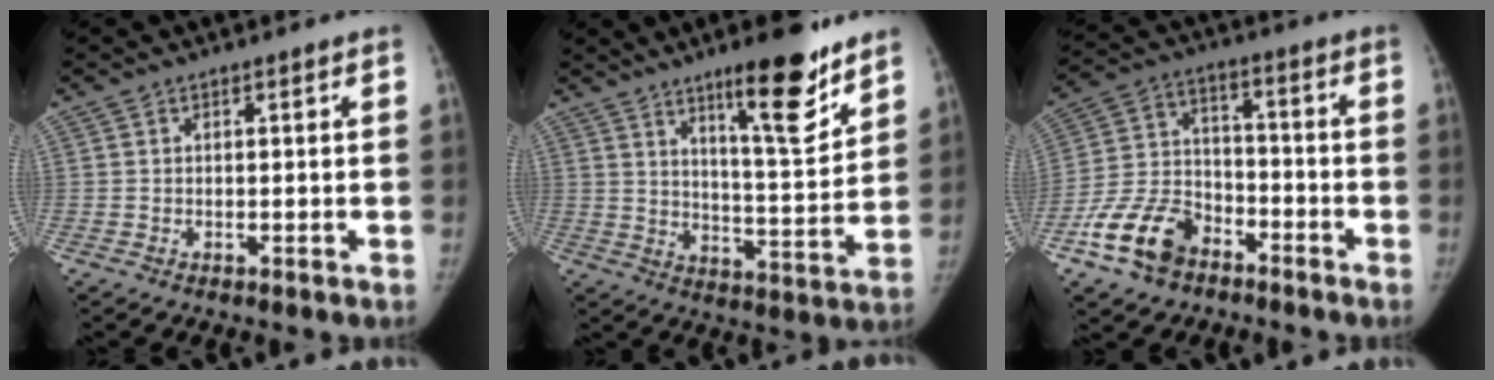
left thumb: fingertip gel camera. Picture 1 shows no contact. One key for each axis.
{"total": 14.7, "fx": 9.8, "fy": 3.1, "fz": 10.5, "tx": -0.130, "ty": -0.073, "tz": 0.154}
{"total": 12.9, "fx": -7.8, "fy": 8.3, "fz": 5.9, "tx": -0.100, "ty": 0.049, "tz": -0.148}